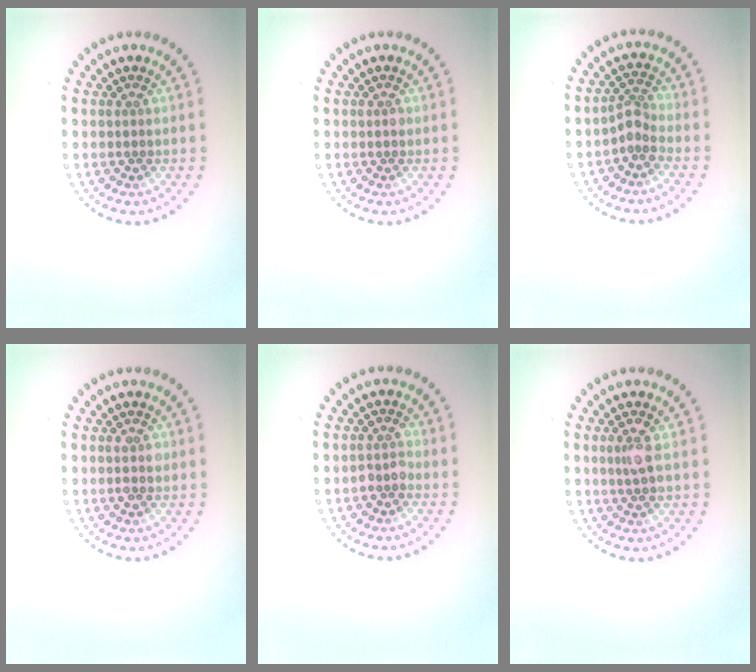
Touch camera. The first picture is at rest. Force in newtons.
{"total": 0.5, "press": 0.5, "slide": 0.1}
{"total": 1.9, "press": 1.4, "slide": 1.3}
{"total": 1.1, "press": 1.1, "slide": 0.1}
{"total": 1.4, "press": 1.3, "slide": 0.6}
{"total": 1.7, "press": 1.6, "slide": 0.5}